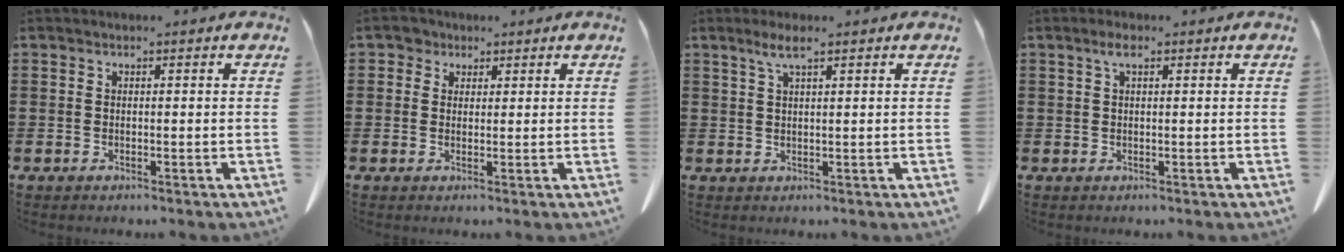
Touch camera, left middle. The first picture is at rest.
{"total": 2.1, "force": [1.4, 1.5, 0.3], "torque": [-0.015, 0.008, 0.025]}
{"total": 2.8, "force": [1.6, 0.3, 2.2], "torque": [-0.047, 0.002, 0.029]}
{"total": 2.1, "force": [0.8, 0.7, 1.8], "torque": [-0.039, 0.006, 0.013]}